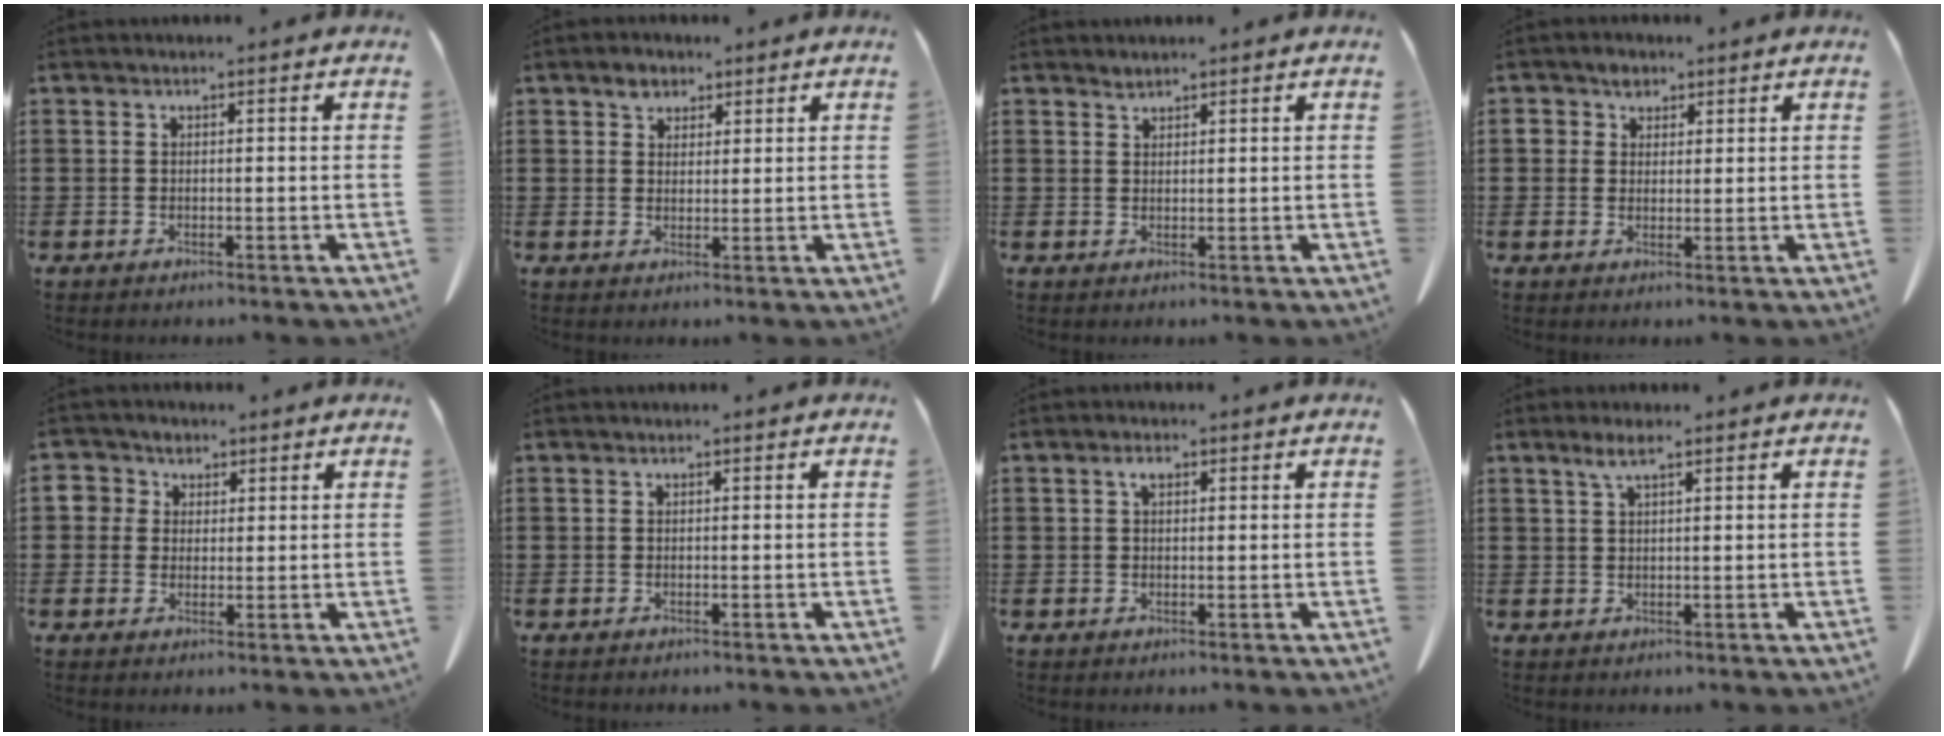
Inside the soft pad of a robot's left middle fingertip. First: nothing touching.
{"total": 2.7, "force": [1.9, 1.7, 0.8], "torque": [-0.014, 0.006, 0.034]}
{"total": 0.9, "force": [0.9, 0.2, 0.0], "torque": [-0.003, 0.000, 0.017]}
{"total": 2.9, "force": [1.8, 2.2, 0.7], "torque": [-0.014, 0.007, 0.031]}
{"total": 3.9, "force": [1.6, 3.5, 0.6], "torque": [-0.021, 0.011, 0.026]}
{"total": 0.0}
{"total": 1.7, "force": [0.6, 0.9, 1.3], "torque": [-0.029, 0.007, 0.010]}
{"total": 2.6, "force": [1.6, 0.5, 2.0], "torque": [-0.042, 0.004, 0.027]}